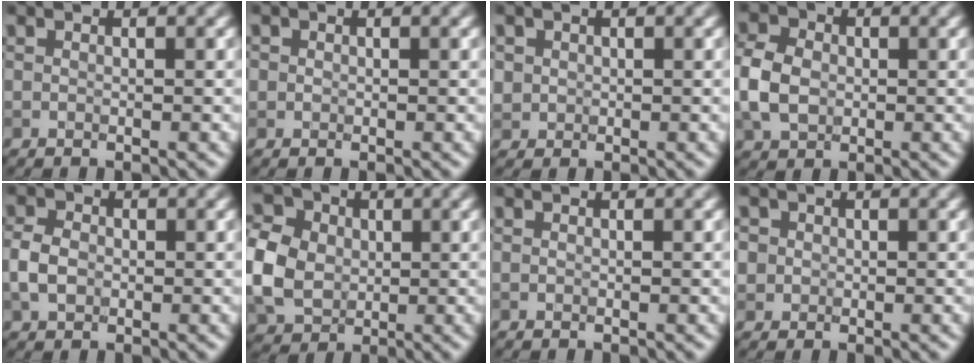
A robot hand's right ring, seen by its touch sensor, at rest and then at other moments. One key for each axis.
{"total": 0.8, "fx": 0.1, "fy": 0.8, "fz": 0.1, "tx": 0.006, "ty": -0.002, "tz": -0.002}
{"total": 1.4, "fx": 0.2, "fy": 1.3, "fz": 0.2, "tx": 0.005, "ty": -0.005, "tz": 0.009}
{"total": 5.1, "fx": -0.5, "fy": 3.9, "fz": 3.2, "tx": -0.076, "ty": 0.005, "tz": -0.019}
{"total": 2.7, "fx": -0.5, "fy": 2.1, "fz": 1.7, "tx": -0.036, "ty": 0.001, "tz": -0.016}
{"total": 7.3, "fx": 0.0, "fy": 6.1, "fz": 4.0, "tx": -0.109, "ty": 0.009, "tz": -0.006}
{"total": 0.0}
{"total": 3.0, "fx": 0.9, "fy": 2.7, "fz": 1.0, "tx": -0.010, "ty": 0.013, "tz": 0.006}